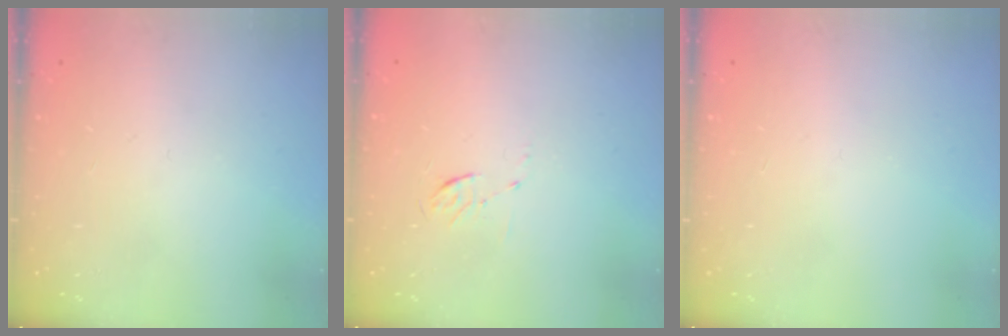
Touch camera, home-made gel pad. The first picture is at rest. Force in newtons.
{"total": 4.0, "press": 3.7, "slide": 1.3}
{"total": 0.0}